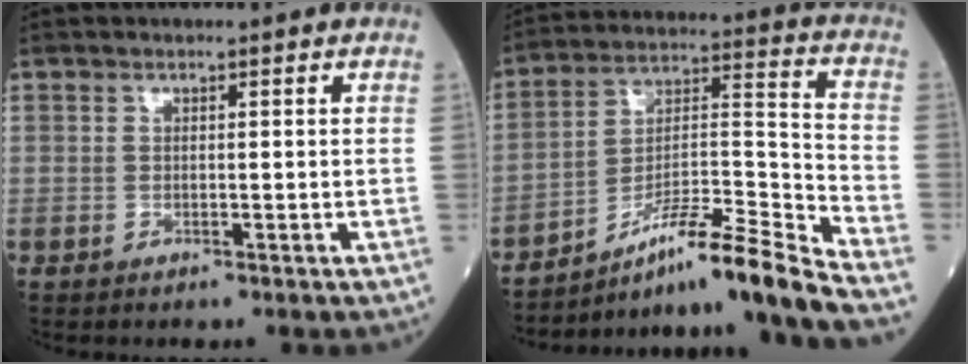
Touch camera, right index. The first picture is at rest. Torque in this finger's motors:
{"motor_torque": [-0.41, -0.64, 0.05, 0.00]}